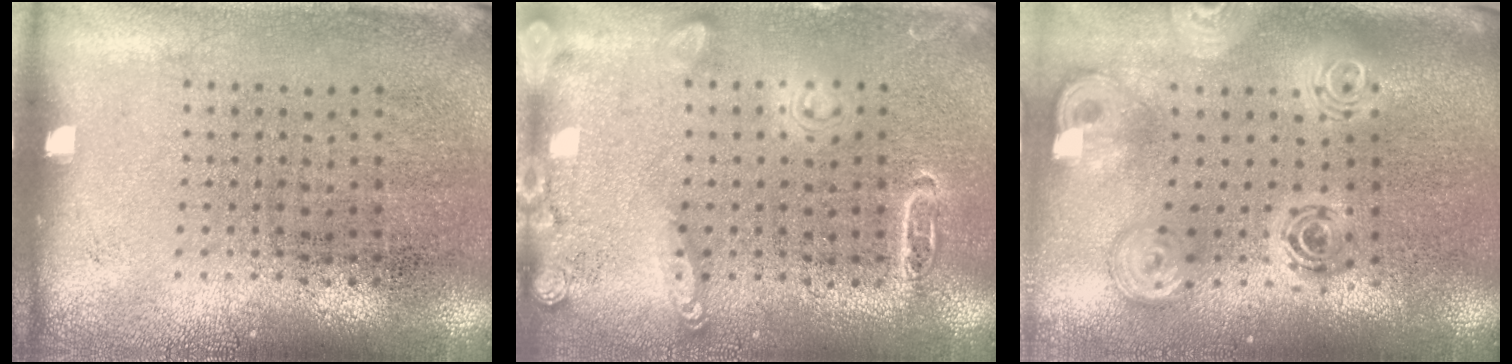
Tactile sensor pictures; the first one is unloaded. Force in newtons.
{"total": 2.7, "press": 2.7, "slide": 0.3}
{"total": 2.6, "press": 1.9, "slide": 1.8}